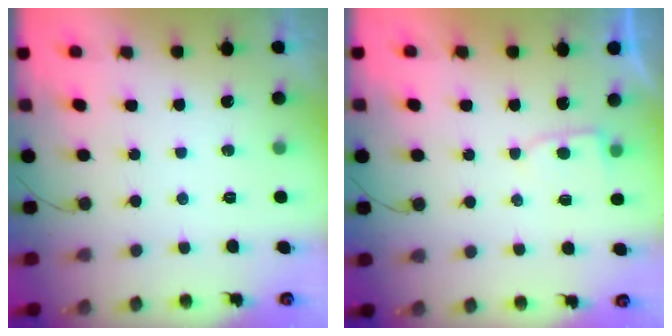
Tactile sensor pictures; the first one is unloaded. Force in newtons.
{"total": 2.8, "press": 2.8, "slide": 0.4}